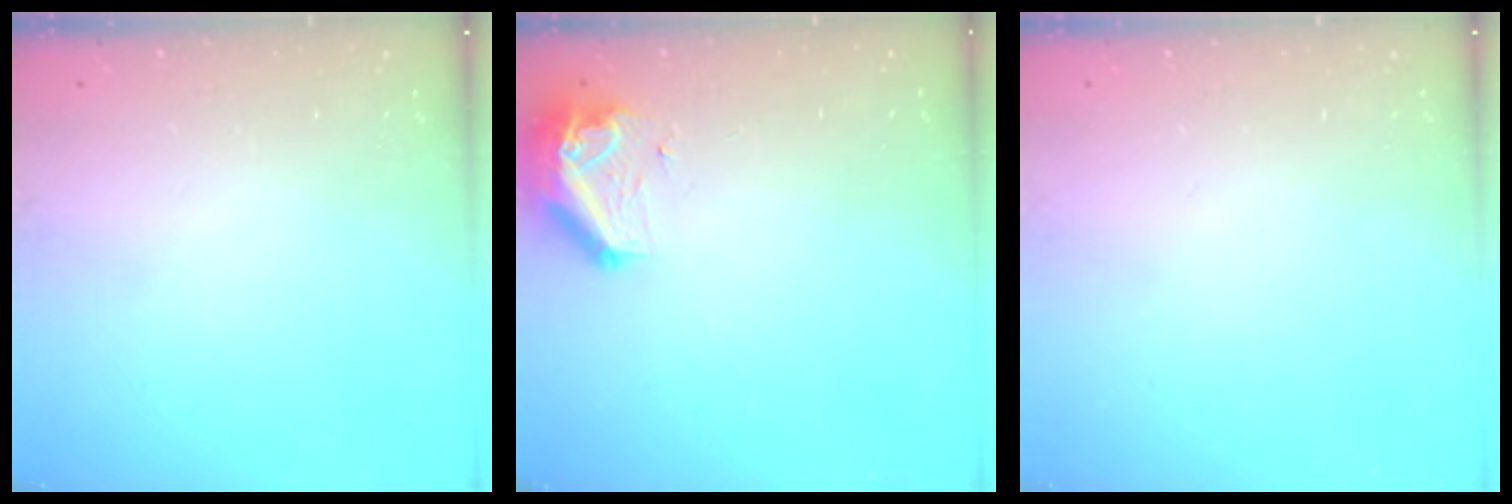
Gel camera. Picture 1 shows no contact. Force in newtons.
{"total": 8.4, "press": 8.4, "slide": 0.4}
{"total": 0.0}